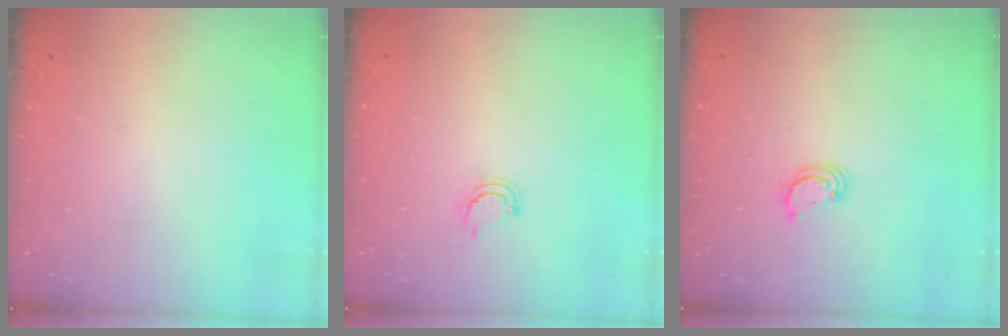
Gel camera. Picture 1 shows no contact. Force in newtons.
{"total": 3.9, "press": 3.9, "slide": 0.4}
{"total": 2.8, "press": 2.8, "slide": 0.2}